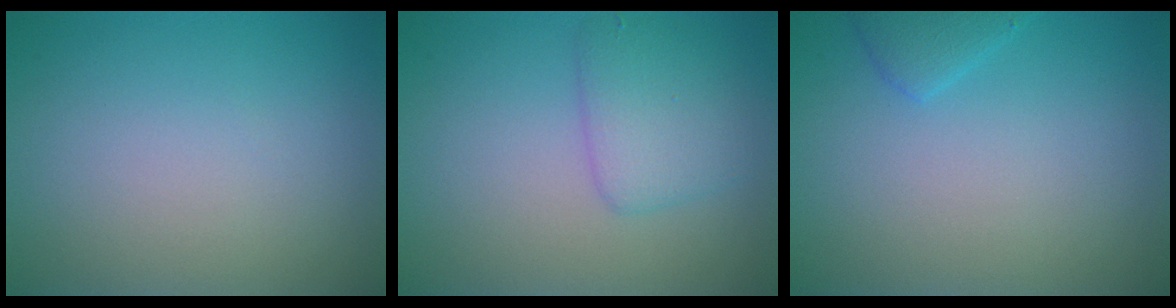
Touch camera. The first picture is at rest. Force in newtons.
{"total": 3.0, "press": 3.0, "slide": 0.2}
{"total": 1.5, "press": 1.5, "slide": 0.1}